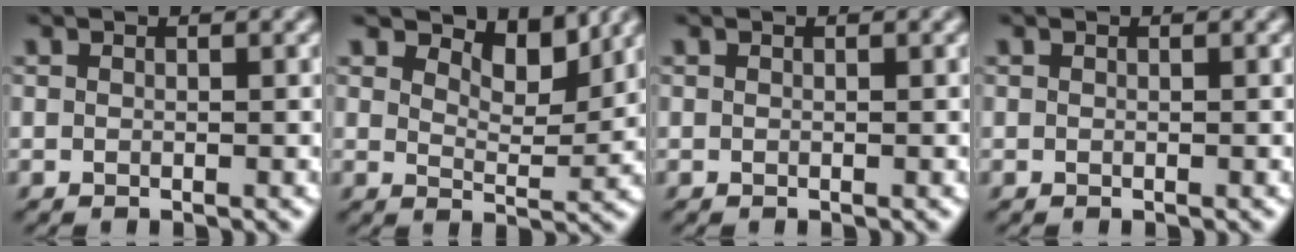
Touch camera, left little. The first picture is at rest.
{"total": 4.7, "force": [3.7, 1.7, 2.3], "torque": [-0.045, -0.002, 0.048]}
{"total": 0.0}
{"total": 0.0}